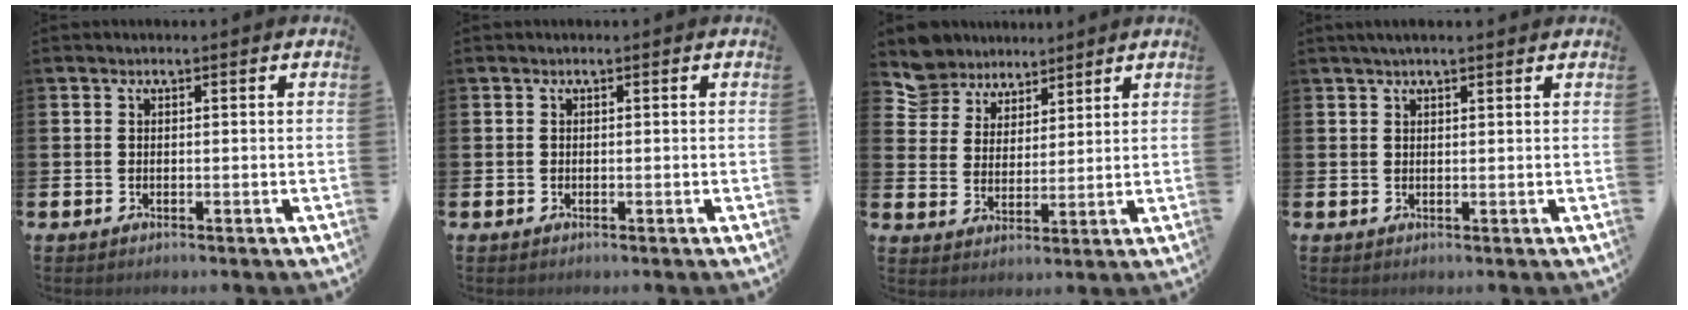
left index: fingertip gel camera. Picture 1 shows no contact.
{"total": 0.0}
{"total": 6.5, "force": [6.0, 2.4, -0.8], "torque": [-0.024, -0.035, 0.111]}
{"total": 2.0, "force": [1.6, 0.5, 1.1], "torque": [-0.011, 0.002, 0.026]}